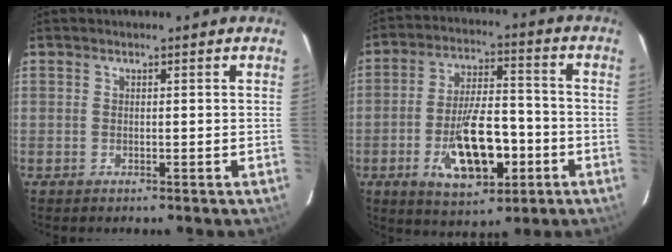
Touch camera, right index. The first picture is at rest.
{"total": 14.3, "force": [-4.9, 6.3, 11.9], "torque": [-0.223, 0.001, -0.068]}